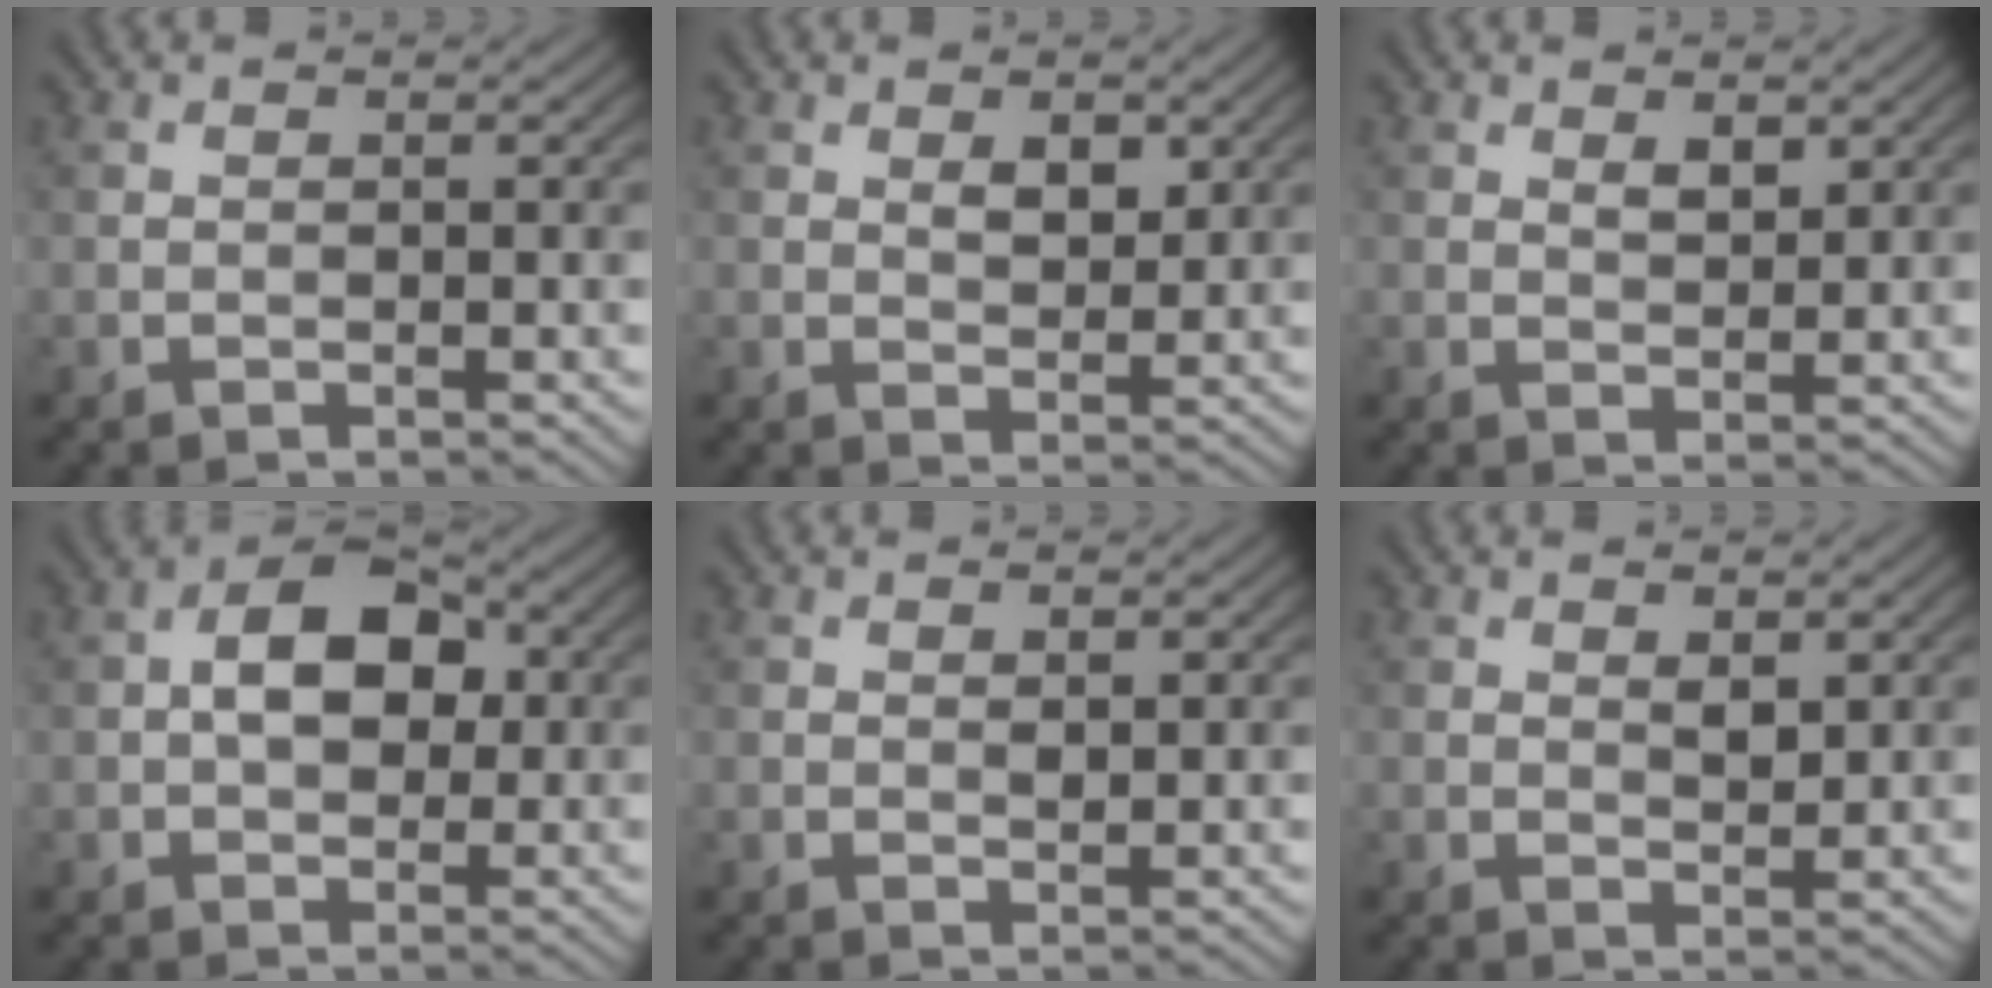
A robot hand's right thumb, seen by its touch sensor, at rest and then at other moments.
{"total": 3.0, "force": [1.3, 1.7, 2.1], "torque": [-0.036, -0.004, 0.024]}
{"total": 2.2, "force": [1.3, 1.1, 1.4], "torque": [-0.024, -0.005, 0.026]}
{"total": 6.4, "force": [0.5, 4.2, 4.7], "torque": [-0.075, 0.008, 0.000]}
{"total": 1.1, "force": [0.6, 0.5, 0.8], "torque": [-0.014, -0.004, 0.011]}
{"total": 1.9, "force": [1.0, 0.9, 1.4], "torque": [-0.025, -0.006, 0.021]}